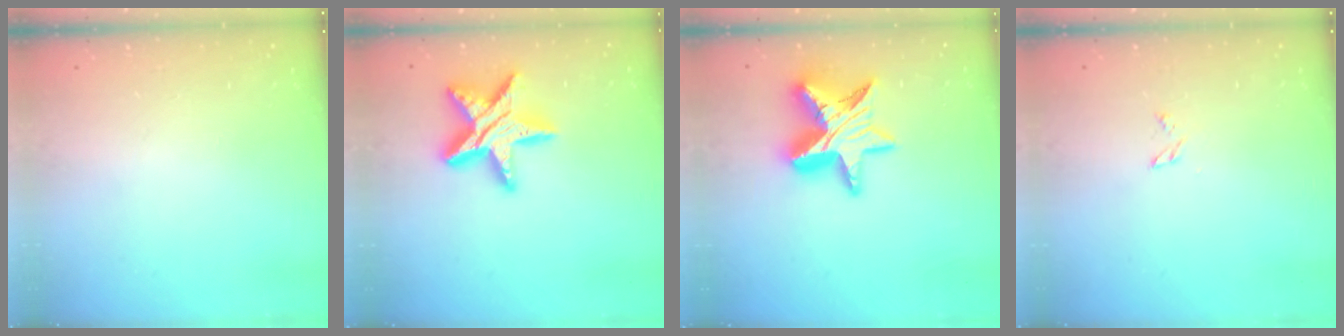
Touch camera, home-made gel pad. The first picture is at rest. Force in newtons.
{"total": 16.9, "press": 16.8, "slide": 1.4}
{"total": 15.9, "press": 15.9, "slide": 1.2}
{"total": 2.4, "press": 2.4, "slide": 0.2}